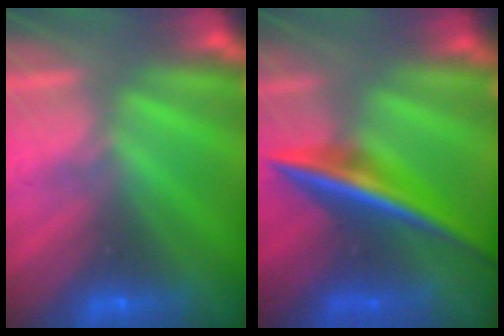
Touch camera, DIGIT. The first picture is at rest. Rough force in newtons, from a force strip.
{"total": 7.6}